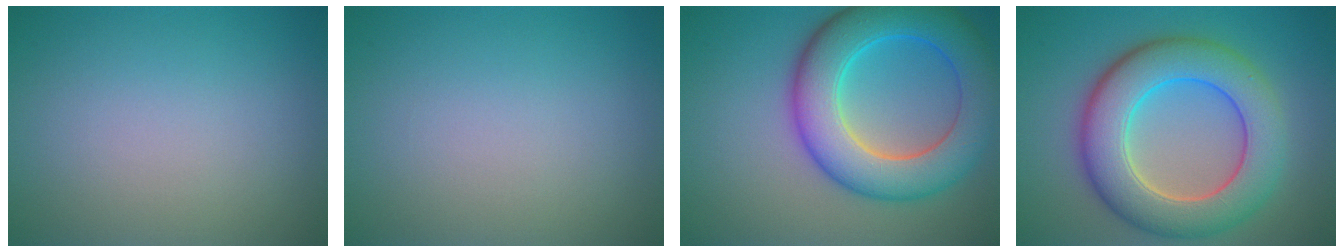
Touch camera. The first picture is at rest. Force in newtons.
{"total": 0.0}
{"total": 9.5, "press": 9.5, "slide": 0.2}
{"total": 9.3, "press": 9.2, "slide": 0.4}